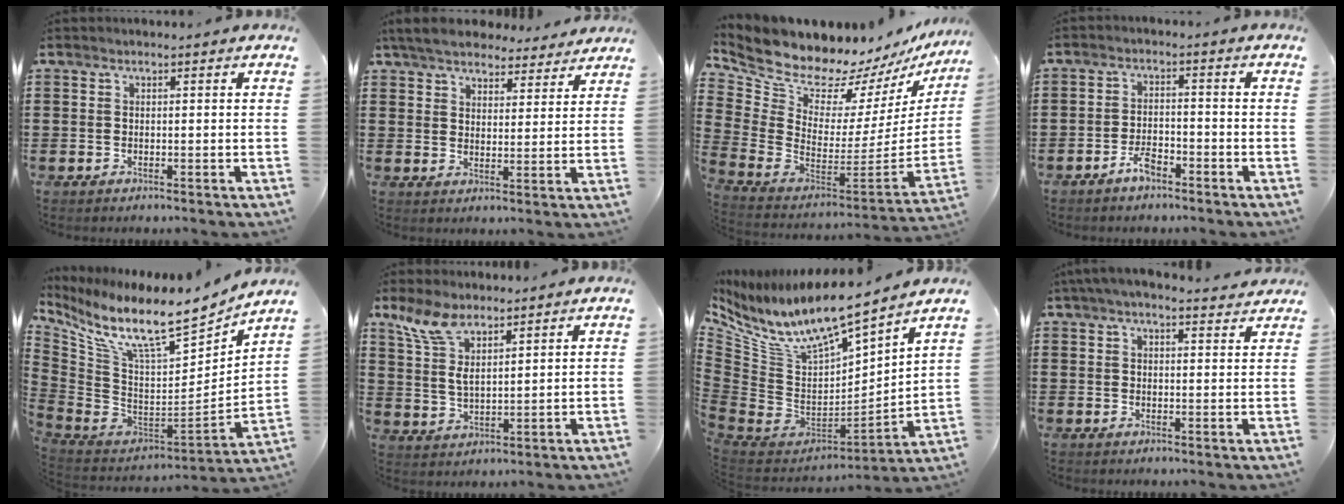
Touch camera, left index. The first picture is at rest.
{"total": 5.9, "force": [5.6, 1.3, 1.6], "torque": [-0.054, -0.020, 0.101]}
{"total": 10.1, "force": [9.4, 3.5, 1.4], "torque": [-0.092, -0.086, 0.168]}
{"total": 3.7, "force": [-2.9, 1.3, 2.0], "torque": [-0.042, 0.008, -0.056]}
{"total": 11.7, "force": [8.8, 1.3, 7.5], "torque": [-0.166, -0.079, 0.148]}
{"total": 7.0, "force": [4.8, 2.6, 4.4], "torque": [-0.108, -0.009, 0.086]}
{"total": 11.9, "force": [9.6, 3.0, 6.4], "torque": [-0.165, -0.075, 0.166]}
{"total": 3.7, "force": [3.2, 0.5, 1.7], "torque": [-0.042, -0.004, 0.059]}